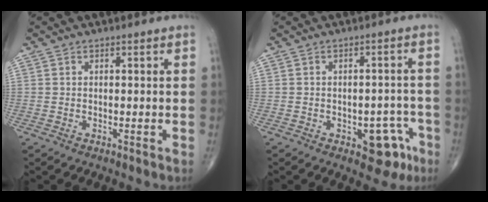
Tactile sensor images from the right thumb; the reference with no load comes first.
{"total": 7.2, "force": [-3.4, 4.0, 4.9], "torque": [-0.029, 0.028, -0.037]}